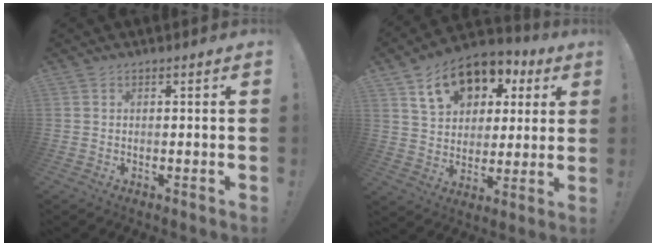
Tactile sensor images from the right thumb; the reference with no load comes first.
{"total": 16.5, "force": [8.2, 11.5, 8.6], "torque": [-0.124, -0.034, 0.152]}